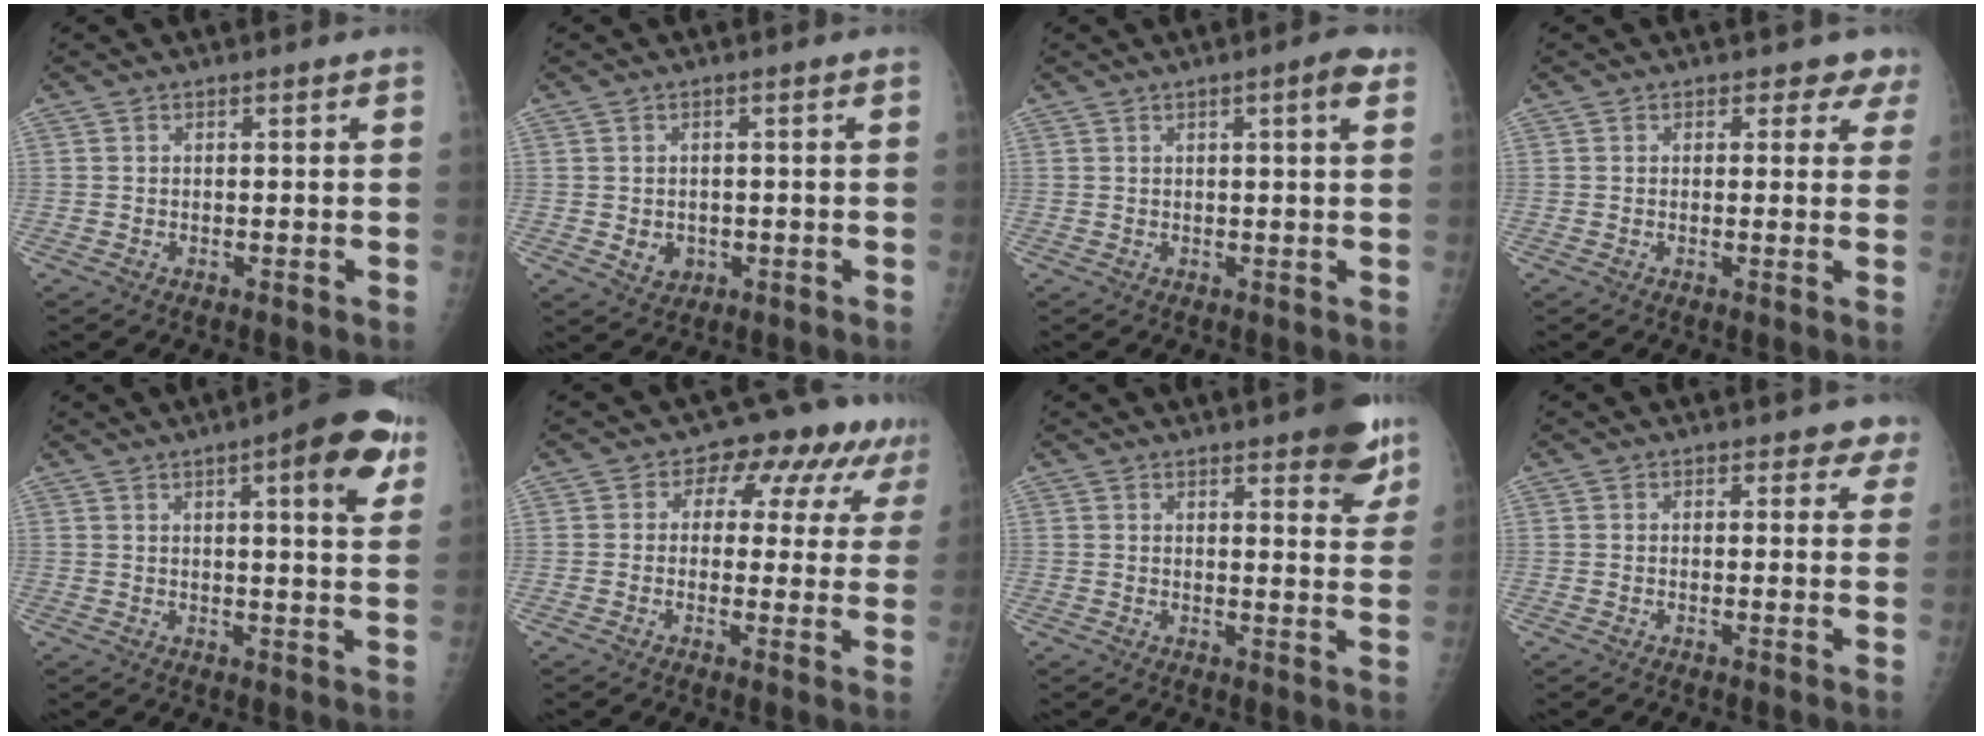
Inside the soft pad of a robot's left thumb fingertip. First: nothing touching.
{"total": 3.1, "force": [-0.6, 2.7, 1.3], "torque": [-0.006, -0.001, 0.001]}
{"total": 3.5, "force": [1.5, 0.5, 3.1], "torque": [-0.039, 0.000, 0.018]}
{"total": 3.1, "force": [2.2, 2.2, 0.3], "torque": [0.031, -0.011, 0.009]}
{"total": 11.7, "force": [5.4, 2.9, 9.9], "torque": [-0.108, -0.014, 0.059]}
{"total": 10.6, "force": [4.8, 7.0, 6.4], "torque": [-0.022, 0.003, 0.051]}
{"total": 8.5, "force": [5.7, 2.7, 5.6], "torque": [-0.040, -0.030, 0.068]}
{"total": 3.0, "force": [2.2, 1.9, 0.4], "torque": [0.031, -0.011, 0.012]}